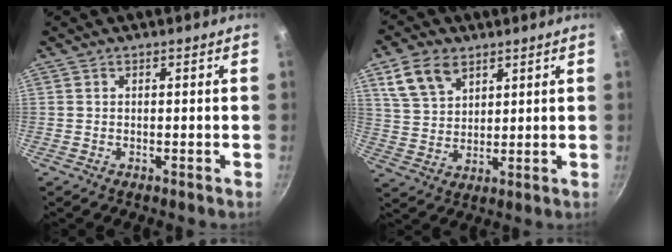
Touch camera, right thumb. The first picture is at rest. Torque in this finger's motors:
{"motor_torque": [-0.58, 1.41, 0.09, -0.13, 0.05]}